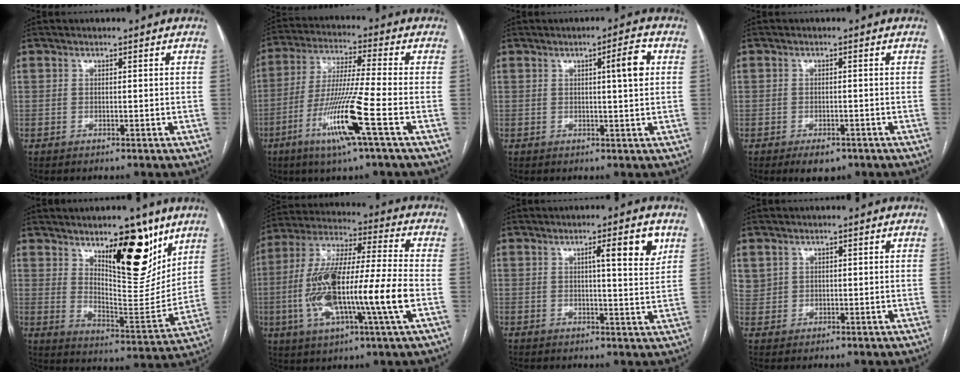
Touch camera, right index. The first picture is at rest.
{"total": 12.8, "force": [-5.2, -1.2, 11.7], "torque": [-0.232, -0.022, -0.104]}
{"total": 4.6, "force": [1.2, 0.2, 4.4], "torque": [-0.062, 0.003, 0.015]}
{"total": 3.5, "force": [-2.3, 2.0, 1.7], "torque": [-0.019, 0.000, -0.024]}
{"total": 16.1, "force": [9.6, 5.1, 11.9], "torque": [-0.165, -0.022, 0.157]}
{"total": 19.7, "force": [-3.9, 1.5, 19.2], "torque": [-0.380, -0.003, -0.070]}
{"total": 6.2, "force": [2.9, 0.5, 5.5], "torque": [-0.074, -0.002, 0.037]}
{"total": 3.0, "force": [1.6, 2.6, 0.4], "torque": [0.000, 0.007, 0.034]}